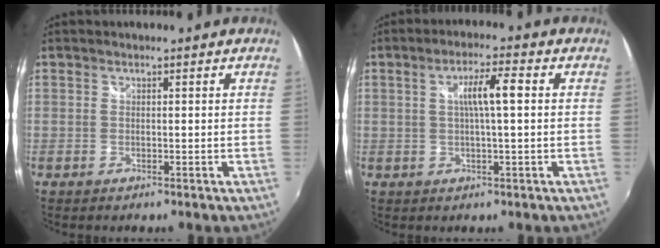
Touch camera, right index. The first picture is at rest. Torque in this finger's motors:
{"motor_torque": [0.15, -0.12, 0.34, 0.09]}